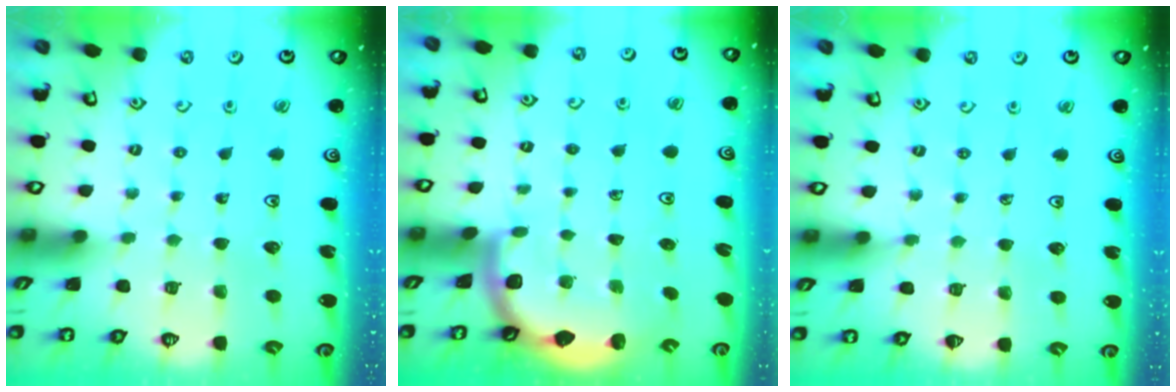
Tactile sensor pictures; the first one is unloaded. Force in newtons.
{"total": 1.6, "press": 1.6, "slide": 0.1}
{"total": 1.9, "press": 1.9, "slide": 0.3}